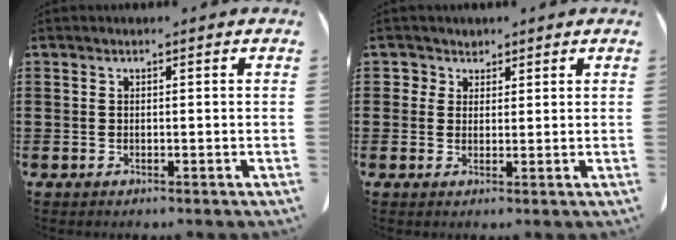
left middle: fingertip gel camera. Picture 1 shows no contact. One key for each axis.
{"total": 2.4, "fx": 1.6, "fy": 1.9, "fz": 0.3, "tx": -0.008, "ty": 0.005, "tz": 0.027}